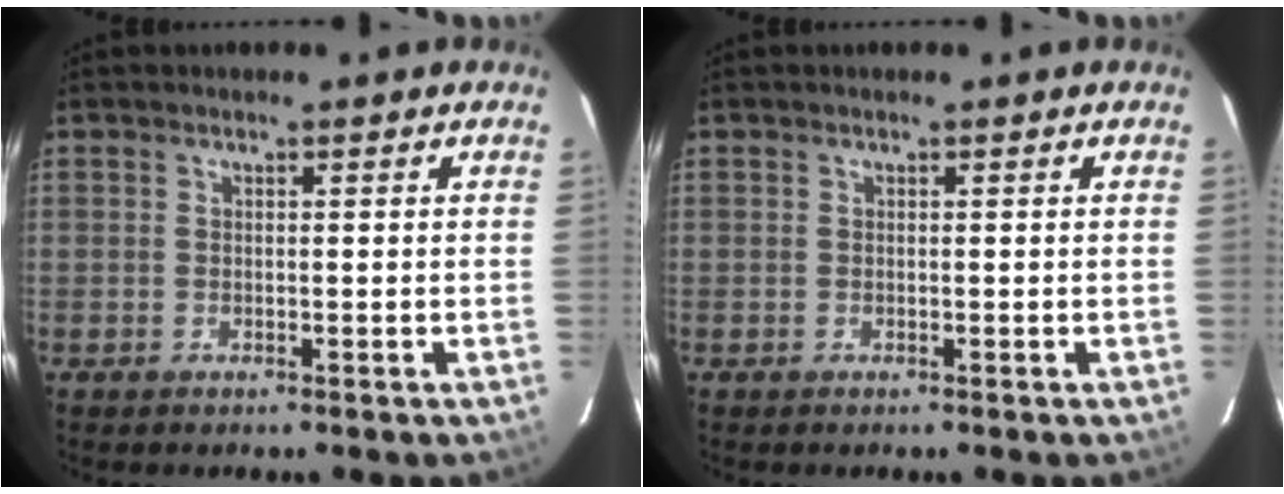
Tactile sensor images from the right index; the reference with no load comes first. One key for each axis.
{"total": 0.0}